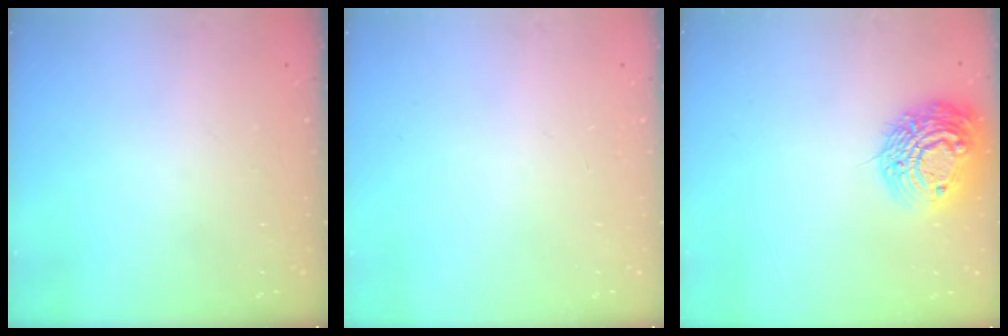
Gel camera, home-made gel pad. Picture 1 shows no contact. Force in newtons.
{"total": 0.0}
{"total": 16.0, "press": 16.0, "slide": 1.3}